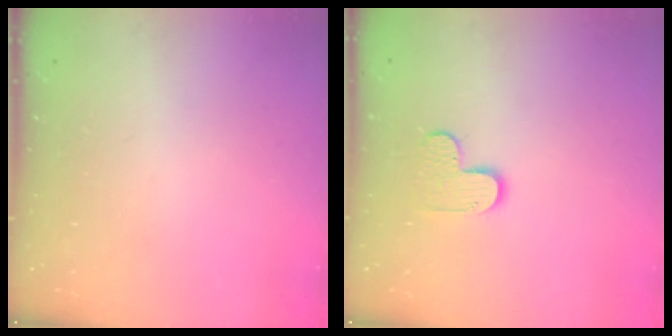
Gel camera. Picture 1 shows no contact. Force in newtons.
{"total": 5.6, "press": 5.6, "slide": 0.3}